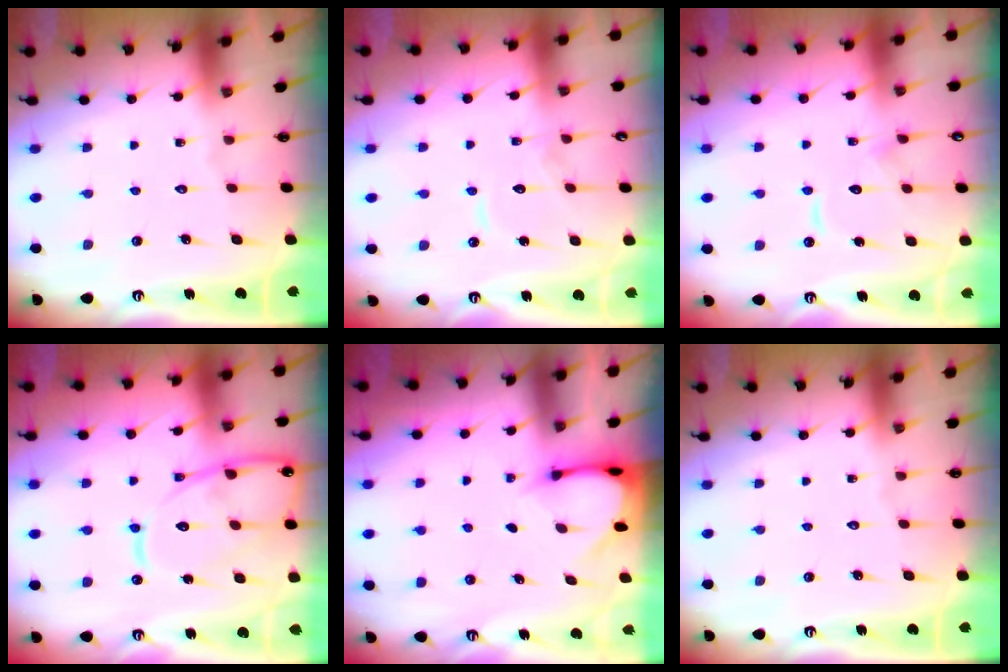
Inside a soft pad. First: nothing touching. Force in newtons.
{"total": 8.4, "press": 8.4, "slide": 0.6}
{"total": 9.9, "press": 9.9, "slide": 0.8}
{"total": 15.4, "press": 15.3, "slide": 1.5}
{"total": 3.0, "press": 3.0, "slide": 0.2}
{"total": 0.0}